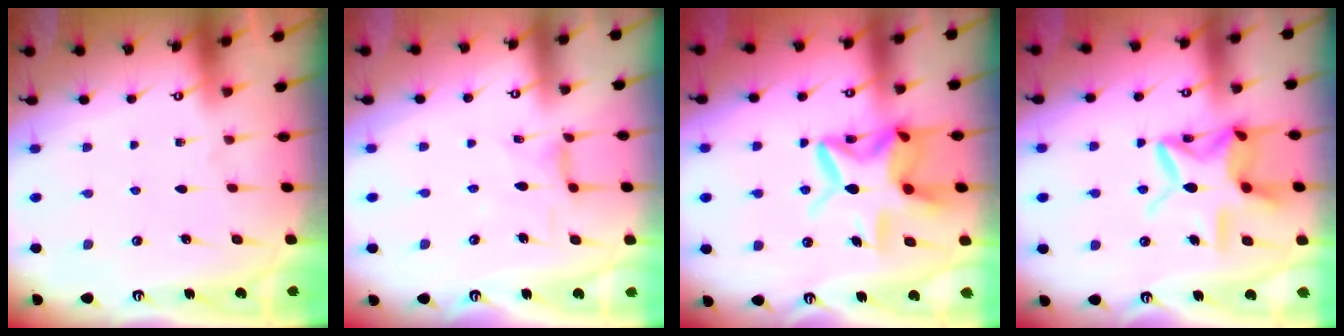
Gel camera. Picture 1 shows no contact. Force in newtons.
{"total": 2.7, "press": 2.6, "slide": 0.5}
{"total": 15.1, "press": 15.0, "slide": 1.4}
{"total": 15.3, "press": 15.2, "slide": 1.4}